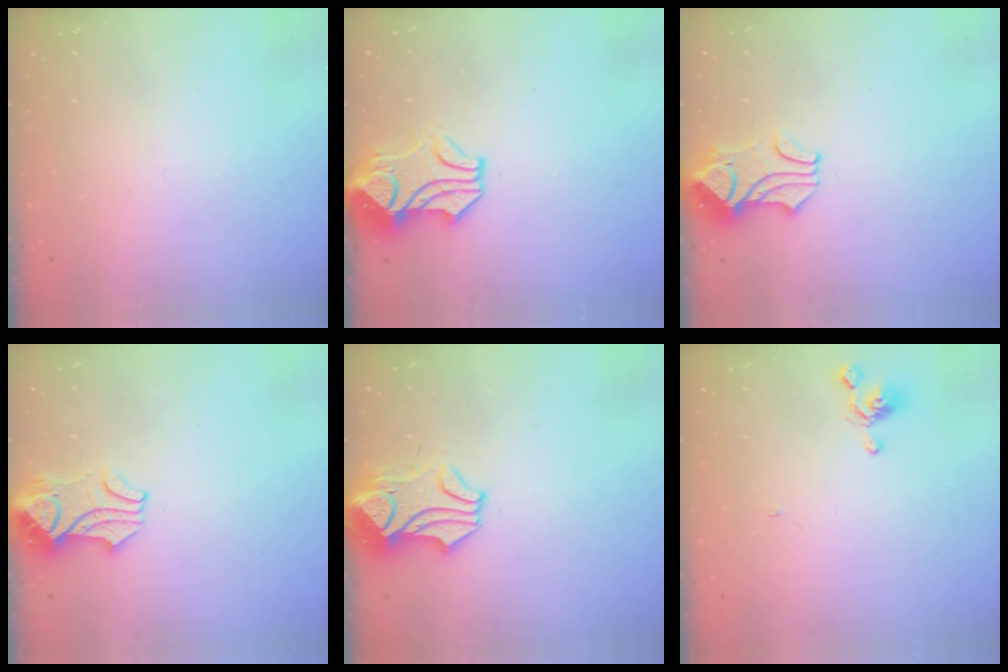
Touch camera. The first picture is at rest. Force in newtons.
{"total": 2.0, "press": 1.8, "slide": 1.0}
{"total": 1.6, "press": 1.2, "slide": 1.0}
{"total": 2.3, "press": 2.2, "slide": 0.5}
{"total": 1.7, "press": 1.2, "slide": 1.2}
{"total": 1.4, "press": 1.3, "slide": 0.6}